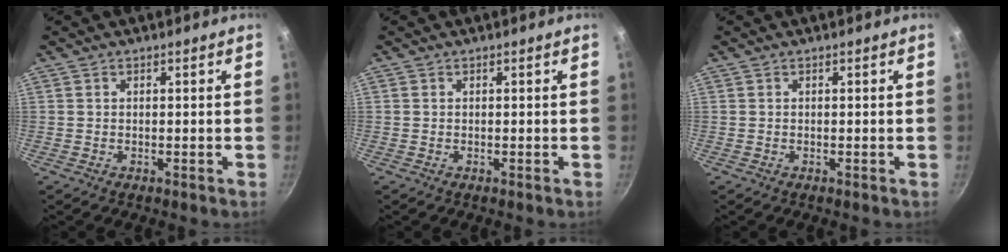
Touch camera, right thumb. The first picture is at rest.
{"total": 0.0}
{"total": 0.0}